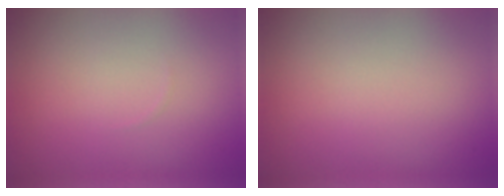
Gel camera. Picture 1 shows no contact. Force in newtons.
{"total": 0.0}